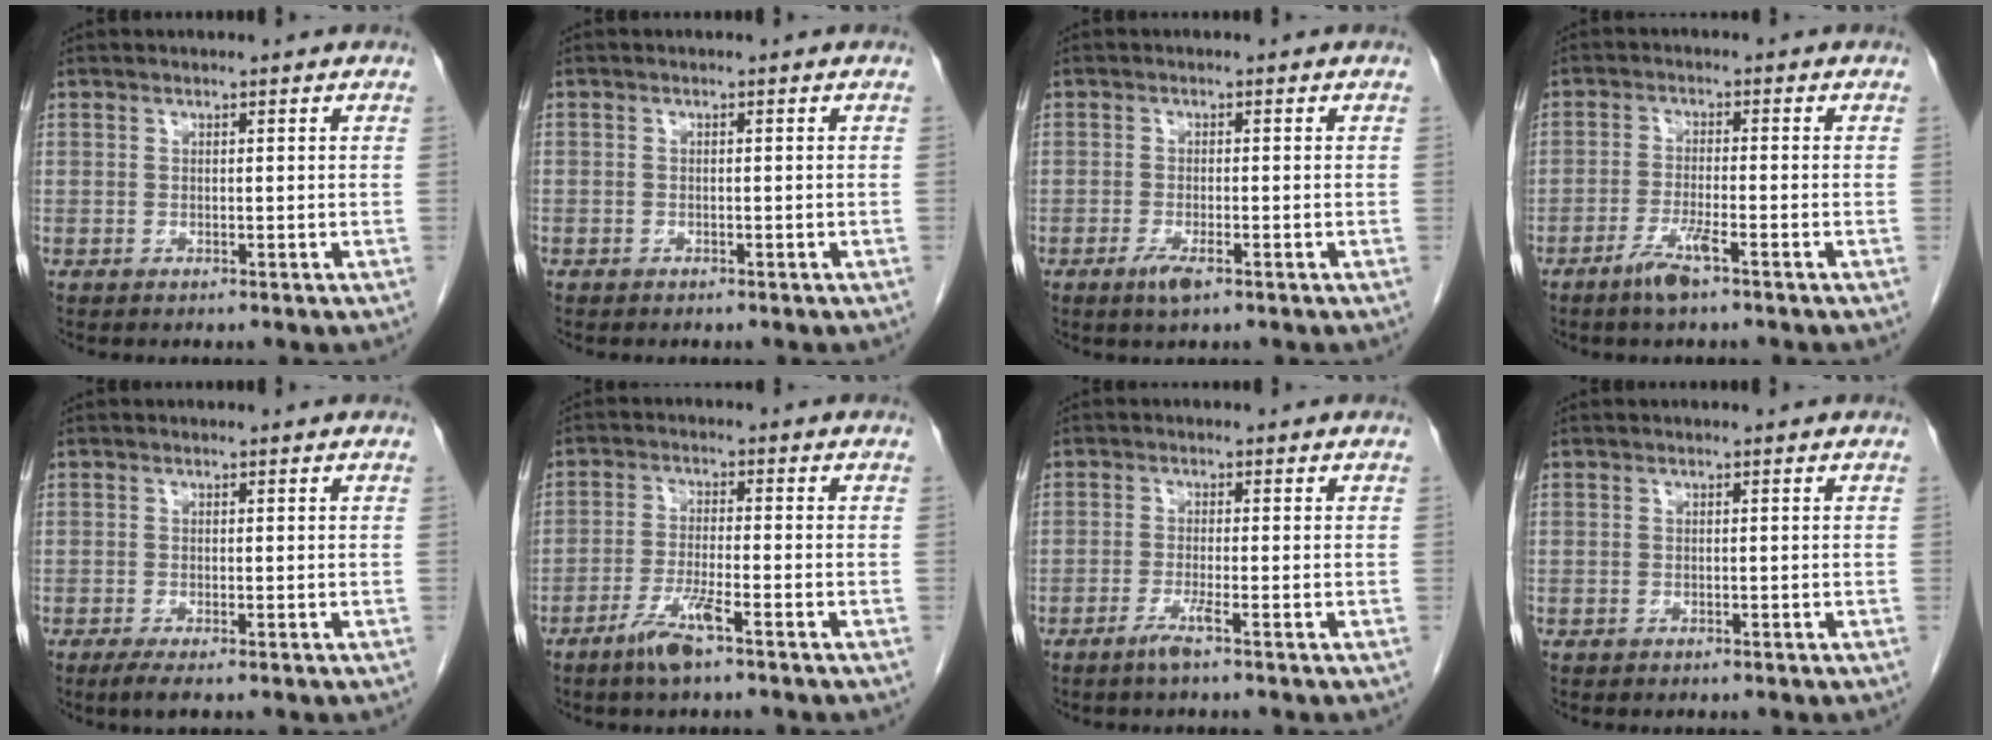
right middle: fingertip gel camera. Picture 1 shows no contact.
{"total": 0.7, "force": [-0.5, 0.5, 0.0], "torque": [-0.008, 0.003, -0.010]}
{"total": 2.7, "force": [-1.5, 0.5, 2.1], "torque": [-0.043, -0.003, -0.027]}
{"total": 4.1, "force": [-2.8, 0.1, 3.1], "torque": [-0.064, -0.006, -0.054]}
{"total": 2.0, "force": [-1.3, 0.2, 1.5], "torque": [-0.032, -0.007, -0.025]}
{"total": 5.1, "force": [-3.4, 0.2, 3.9], "torque": [-0.080, -0.007, -0.066]}
{"total": 2.5, "force": [-1.6, -0.5, 1.8], "torque": [-0.039, -0.006, -0.034]}
{"total": 0.0}